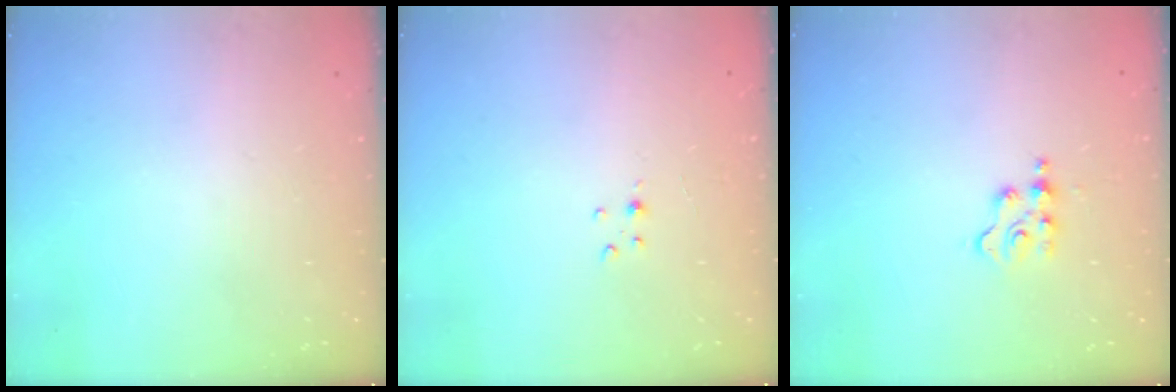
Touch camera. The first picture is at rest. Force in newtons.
{"total": 2.5, "press": 2.5, "slide": 0.3}
{"total": 3.3, "press": 3.2, "slide": 0.5}